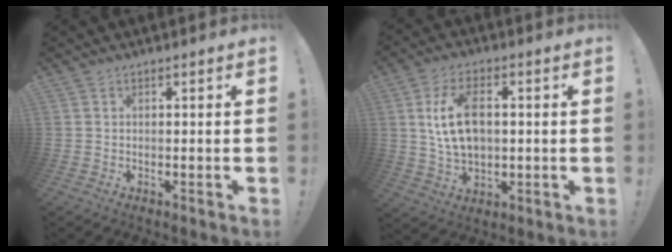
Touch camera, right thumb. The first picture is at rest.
{"total": 12.5, "force": [1.6, 8.2, 9.4], "torque": [-0.160, 0.006, 0.032]}